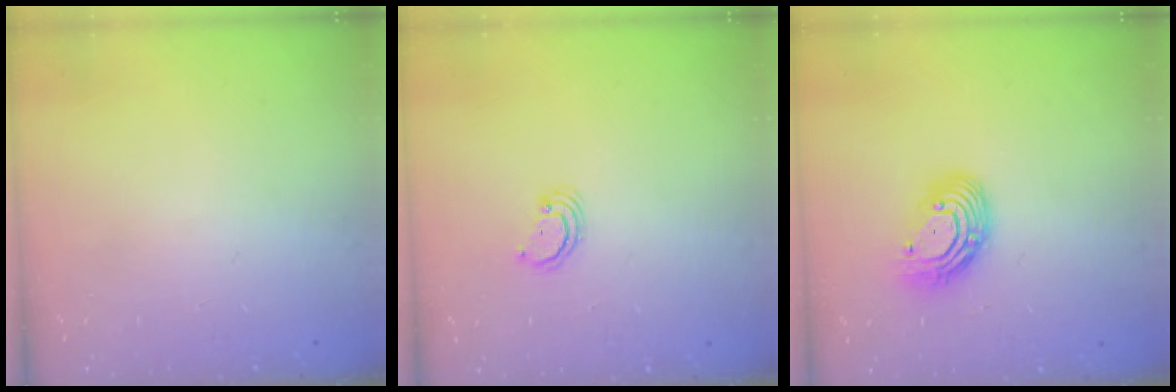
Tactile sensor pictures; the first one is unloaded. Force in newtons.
{"total": 2.4, "press": 2.4, "slide": 0.2}
{"total": 11.1, "press": 11.1, "slide": 0.7}